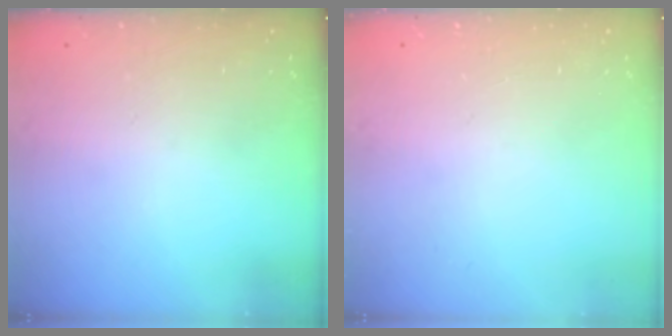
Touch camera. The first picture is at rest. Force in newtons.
{"total": 0.0}